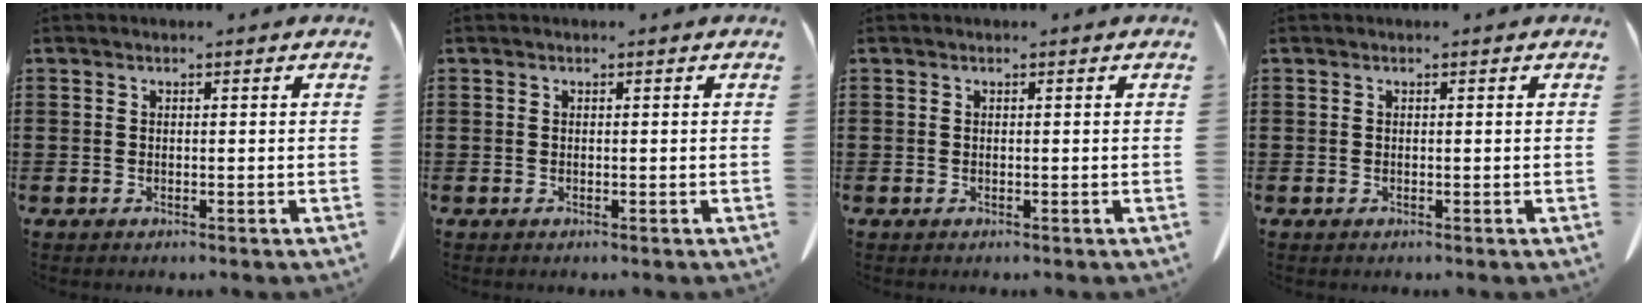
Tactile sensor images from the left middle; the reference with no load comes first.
{"total": 0.0}
{"total": 0.0}
{"total": 0.0}